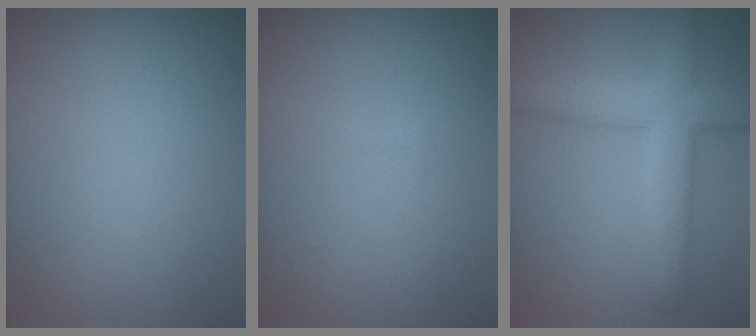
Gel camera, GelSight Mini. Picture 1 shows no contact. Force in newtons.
{"total": 0.0}
{"total": 5.6, "press": 5.6, "slide": 0.2}